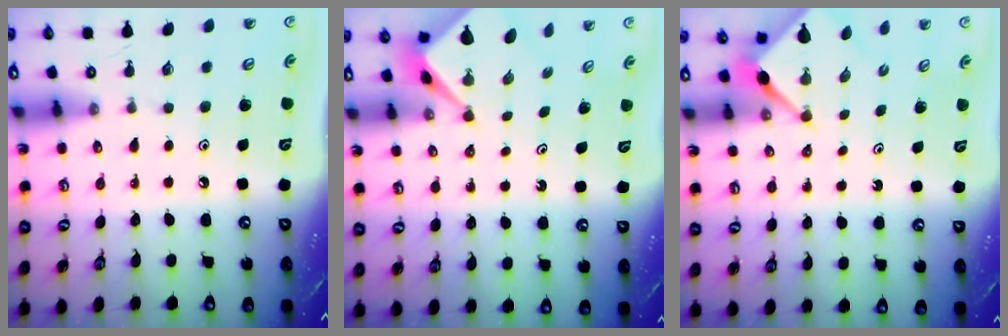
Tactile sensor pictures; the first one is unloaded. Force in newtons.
{"total": 2.3, "press": 2.3, "slide": 0.3}
{"total": 2.5, "press": 2.5, "slide": 0.3}